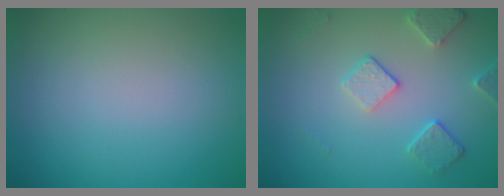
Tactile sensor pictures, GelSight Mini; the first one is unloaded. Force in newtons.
{"total": 2.9, "press": 2.8, "slide": 0.9}